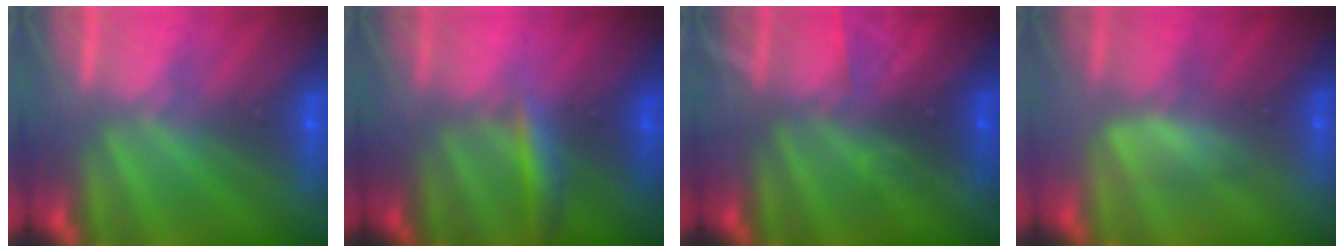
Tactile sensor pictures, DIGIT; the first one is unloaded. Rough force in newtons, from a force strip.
{"total": 2.9}
{"total": 3.2}
{"total": 2.6}